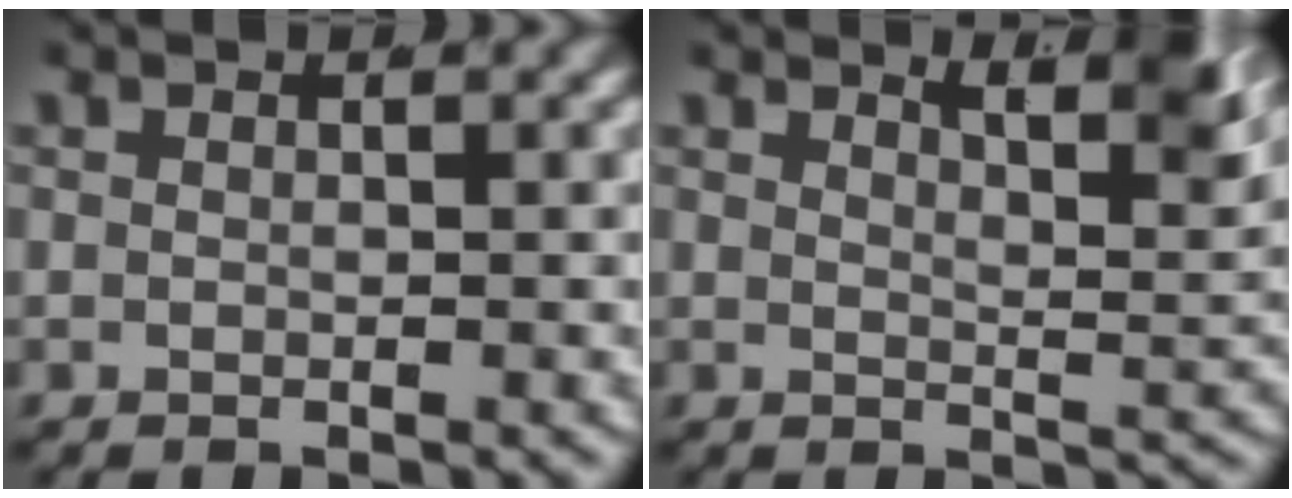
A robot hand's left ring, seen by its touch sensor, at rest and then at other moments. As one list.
[{"total": 5.4, "force": [3.2, 0.9, 4.3], "torque": [-0.050, -0.014, 0.056]}]